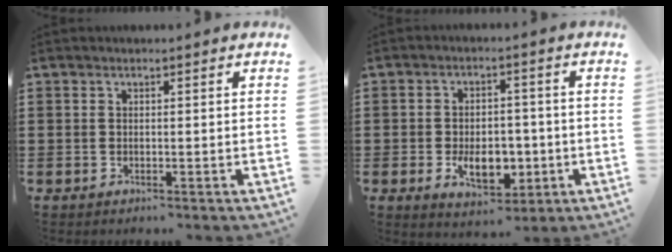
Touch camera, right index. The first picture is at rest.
{"total": 7.0, "force": [-2.0, 4.3, 5.1], "torque": [-0.071, -0.004, -0.038]}